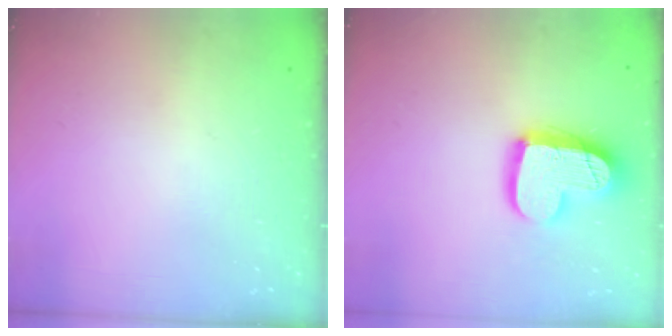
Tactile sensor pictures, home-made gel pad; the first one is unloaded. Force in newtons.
{"total": 15.5, "press": 15.4, "slide": 1.1}